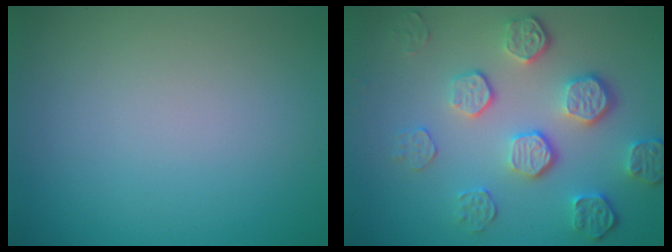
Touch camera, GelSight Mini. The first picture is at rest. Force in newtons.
{"total": 5.4, "press": 3.9, "slide": 3.7}